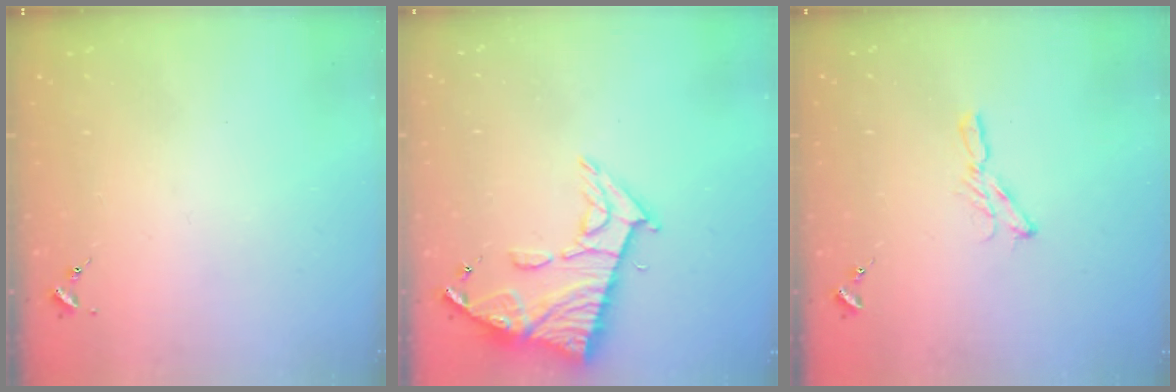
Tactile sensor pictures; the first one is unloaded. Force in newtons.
{"total": 13.0, "press": 12.9, "slide": 1.4}
{"total": 5.7, "press": 5.7, "slide": 0.1}